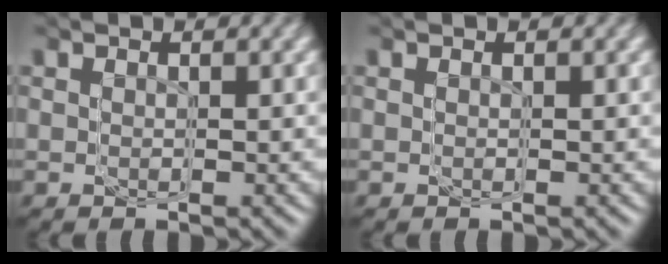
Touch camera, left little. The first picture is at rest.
{"total": 0.0}